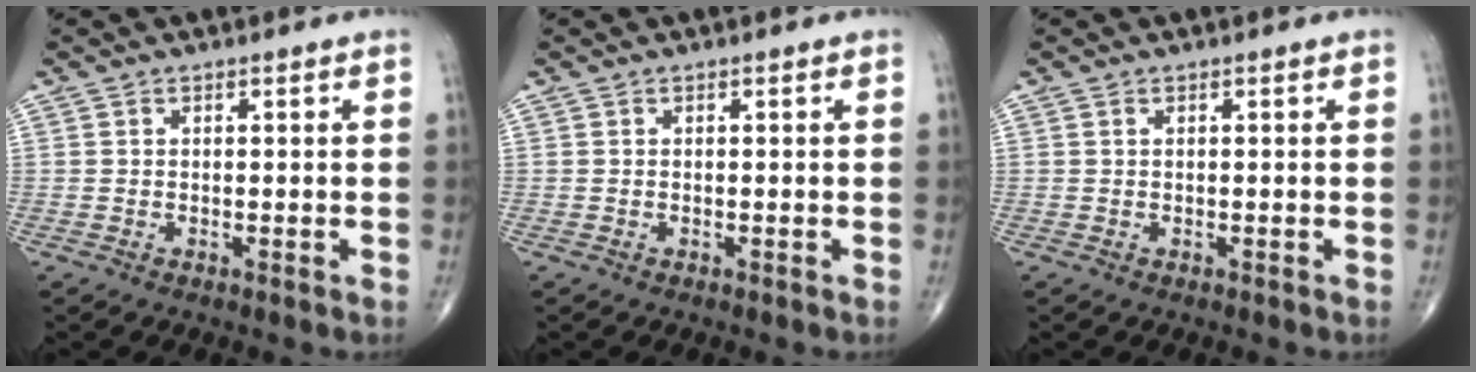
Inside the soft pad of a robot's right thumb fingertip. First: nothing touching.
{"total": 0.0}
{"total": 0.0}